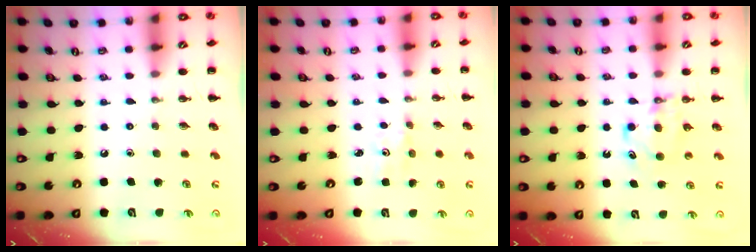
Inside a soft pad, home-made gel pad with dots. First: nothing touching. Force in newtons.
{"total": 0.9, "press": 0.9, "slide": 0.3}
{"total": 5.0, "press": 4.9, "slide": 1.1}